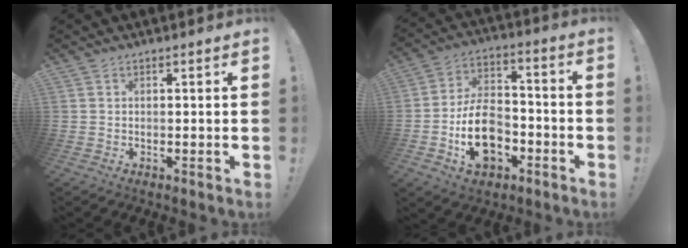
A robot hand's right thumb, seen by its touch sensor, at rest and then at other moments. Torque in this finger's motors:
{"motor_torque": [0.45, 0.15, 0.71, 0.05, 0.09]}